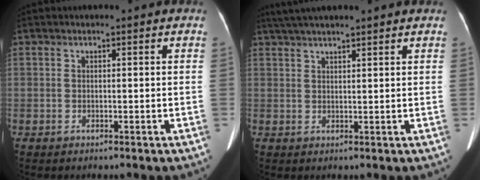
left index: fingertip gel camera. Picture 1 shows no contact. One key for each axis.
{"total": 8.8, "fx": 7.4, "fy": 0.4, "fz": 4.8, "tx": -0.081, "ty": 0.038, "tz": 0.111}